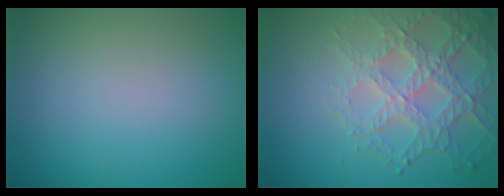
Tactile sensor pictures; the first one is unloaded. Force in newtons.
{"total": 4.7, "press": 4.1, "slide": 2.3}